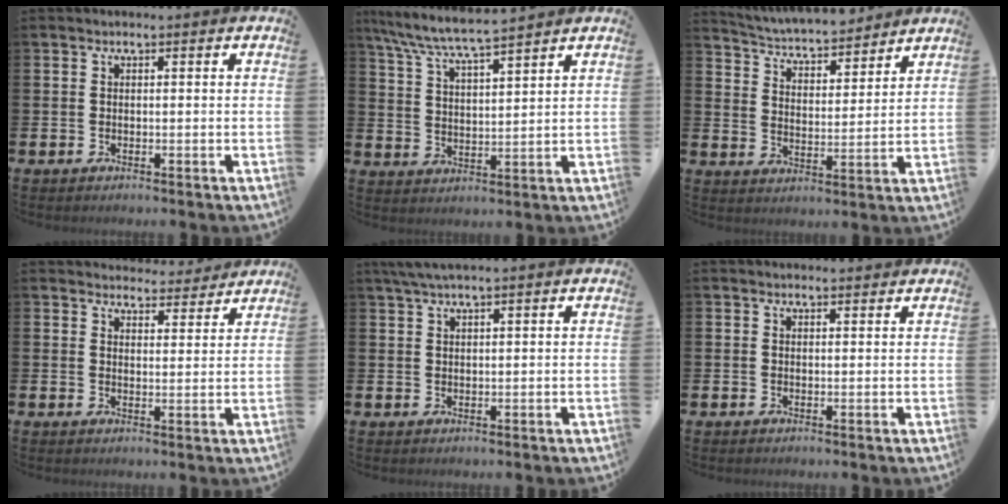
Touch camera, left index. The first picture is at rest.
{"total": 6.6, "force": [6.3, -0.1, 2.0], "torque": [-0.062, -0.038, 0.109]}
{"total": 5.0, "force": [4.9, 0.9, 0.6], "torque": [-0.041, -0.040, 0.081]}
{"total": 4.1, "force": [4.0, 0.7, -0.2], "torque": [0.007, -0.028, 0.070]}
{"total": 2.4, "force": [1.9, 0.0, 1.5], "torque": [-0.040, 0.005, 0.035]}
{"total": 0.9, "force": [0.9, 0.1, 0.2], "torque": [0.009, -0.003, 0.014]}